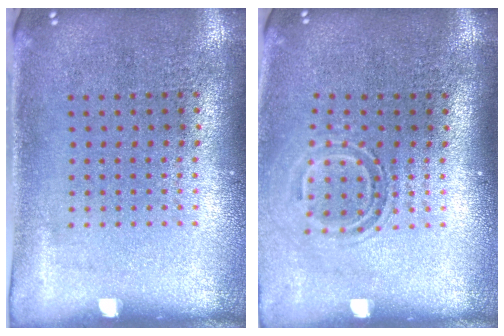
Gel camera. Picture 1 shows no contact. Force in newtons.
{"total": 1.6, "press": 1.1, "slide": 1.2}